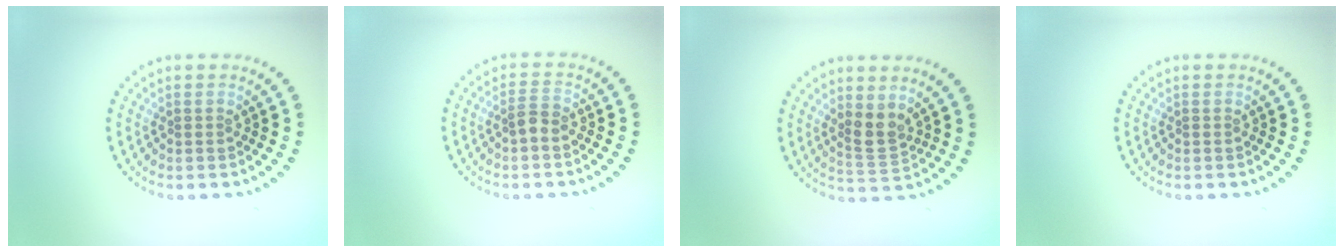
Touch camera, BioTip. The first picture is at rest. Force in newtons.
{"total": 1.6, "press": 1.4, "slide": 0.8}
{"total": 2.6, "press": 2.1, "slide": 1.5}
{"total": 0.0}